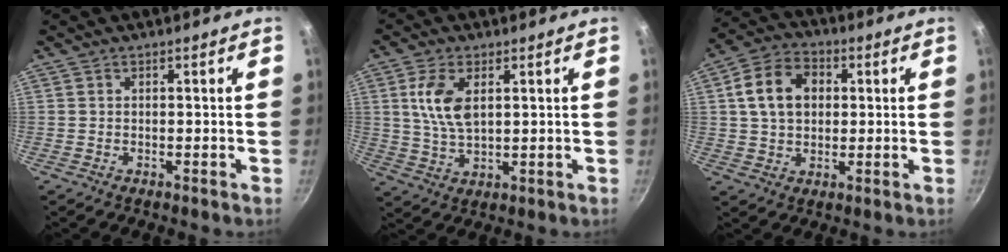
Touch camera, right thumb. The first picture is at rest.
{"total": 8.3, "force": [2.3, 4.4, 6.7], "torque": [-0.128, -0.010, 0.048]}
{"total": 11.3, "force": [2.3, 8.3, 7.3], "torque": [-0.109, 0.015, 0.029]}